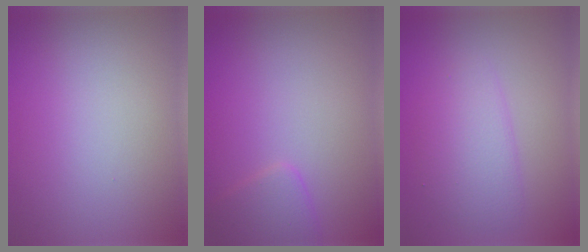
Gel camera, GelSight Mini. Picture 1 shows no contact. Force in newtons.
{"total": 1.9, "press": 1.9, "slide": 0.1}
{"total": 3.2, "press": 3.2, "slide": 0.0}